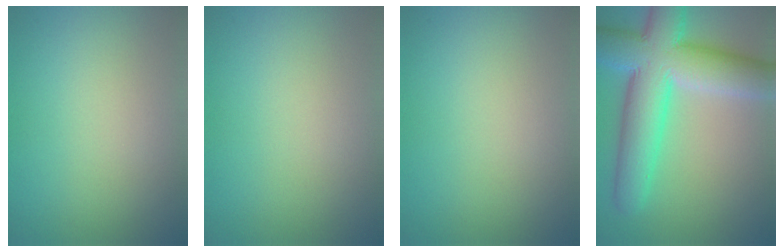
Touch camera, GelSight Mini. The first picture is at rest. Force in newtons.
{"total": 0.0}
{"total": 0.0}
{"total": 11.3, "press": 11.3, "slide": 0.5}